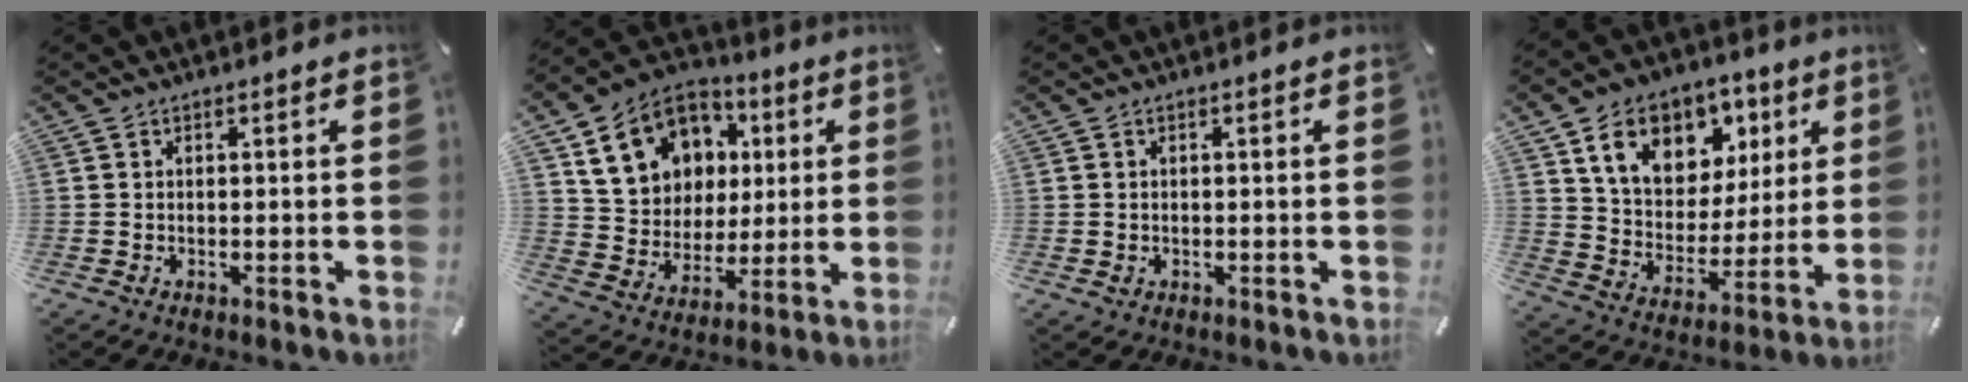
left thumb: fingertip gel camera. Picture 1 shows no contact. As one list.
[{"total": 15.7, "force": [5.1, 13.7, 5.6], "torque": [-0.099, -0.012, 0.108]}, {"total": 0.8, "force": [0.1, 0.8, 0.2], "torque": [-0.004, 0.006, 0.000]}, {"total": 14.5, "force": [7.8, 10.9, 5.7], "torque": [-0.109, -0.031, 0.148]}]